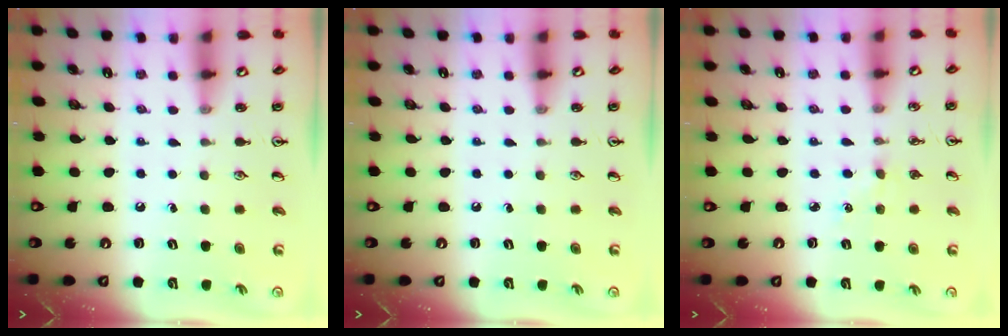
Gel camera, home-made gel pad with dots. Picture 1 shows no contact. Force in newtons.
{"total": 0.0}
{"total": 2.5, "press": 2.5, "slide": 0.4}